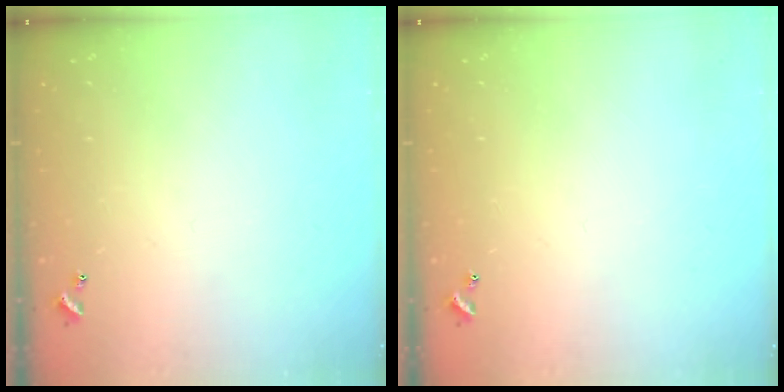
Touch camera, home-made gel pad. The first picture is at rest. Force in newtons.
{"total": 0.0}